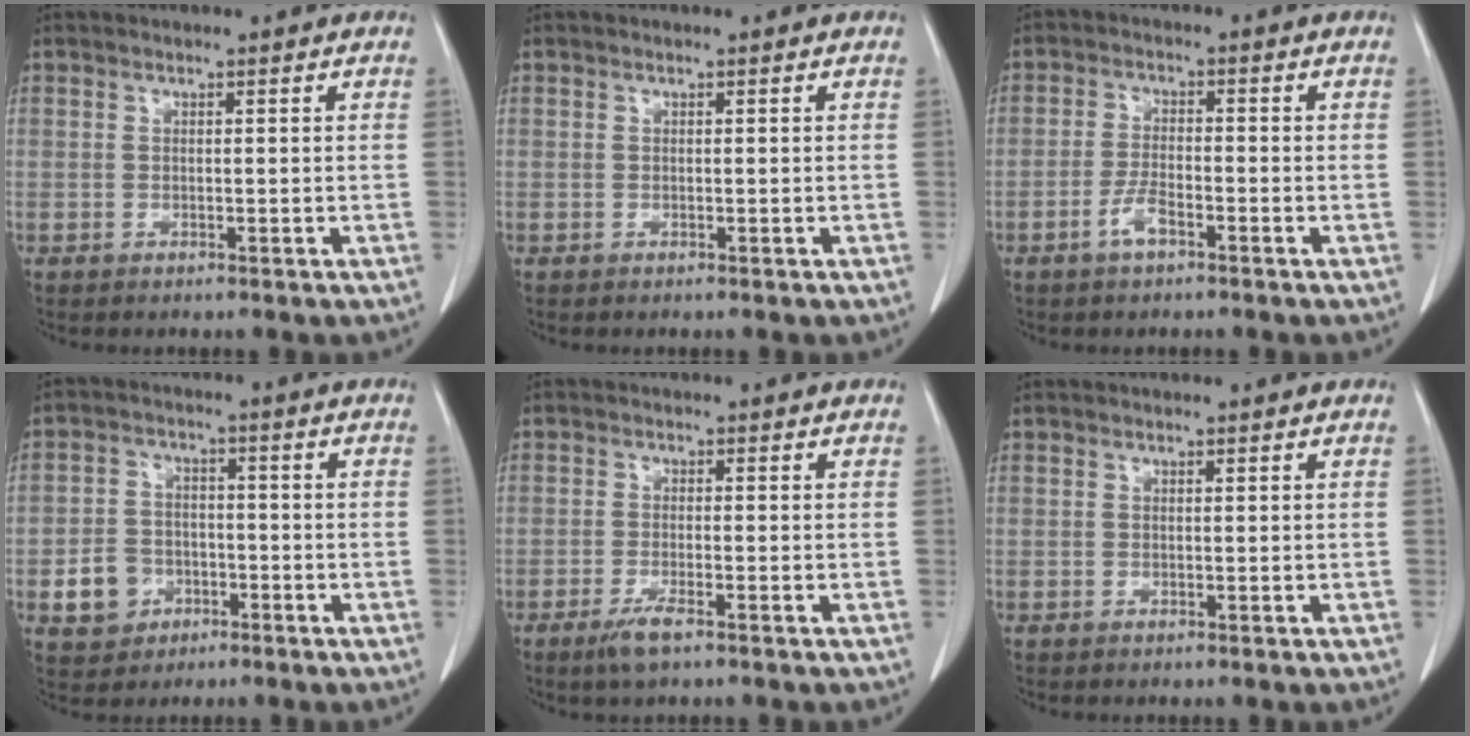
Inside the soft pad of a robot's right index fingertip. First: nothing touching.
{"total": 0.0}
{"total": 3.5, "force": [-2.1, 0.9, 2.7], "torque": [-0.055, 0.001, -0.042]}
{"total": 6.3, "force": [-2.4, 5.4, 2.2], "torque": [-0.046, 0.015, -0.032]}
{"total": 3.2, "force": [-2.1, 0.3, 2.4], "torque": [-0.051, -0.007, -0.038]}
{"total": 0.0}